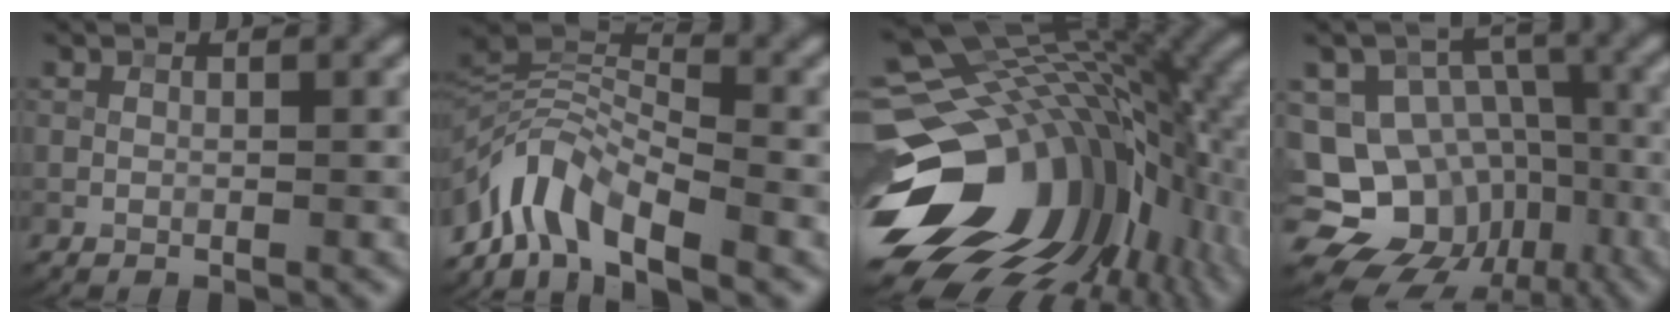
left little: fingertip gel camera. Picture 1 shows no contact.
{"total": 7.3, "force": [-4.8, 2.7, 4.8], "torque": [-0.078, 0.007, -0.105]}
{"total": 18.2, "force": [-2.8, 12.5, 12.9], "torque": [-0.232, -0.024, -0.023]}
{"total": 16.4, "force": [-6.5, 14.0, 5.5], "torque": [-0.107, -0.010, -0.096]}